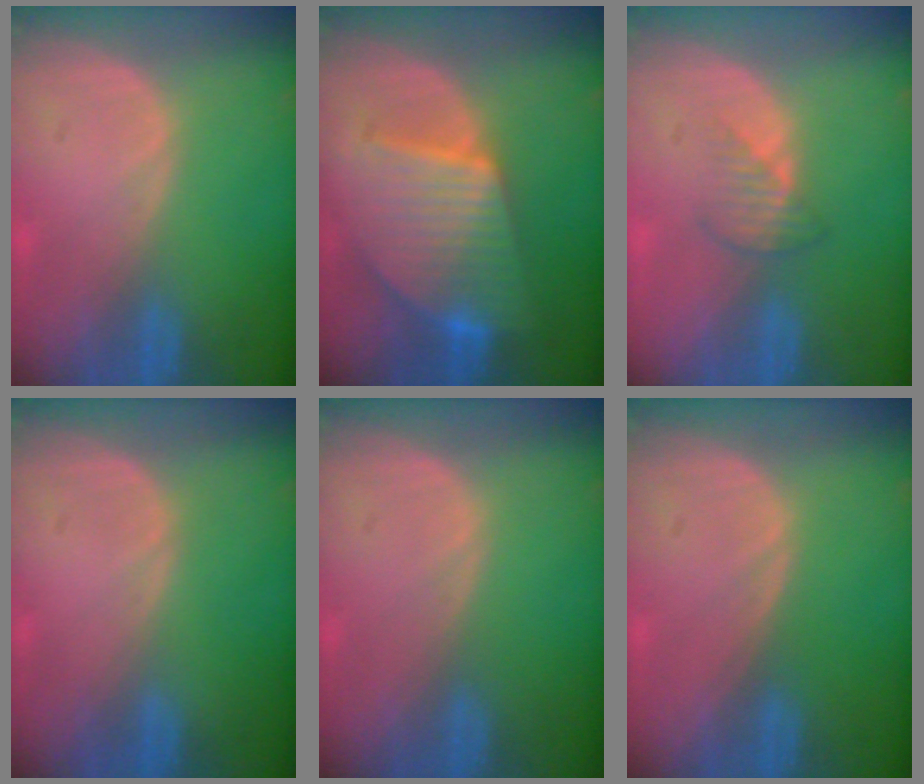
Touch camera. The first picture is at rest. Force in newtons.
{"total": 9.8, "press": 9.7, "slide": 0.7}
{"total": 2.5, "press": 2.5, "slide": 0.3}
{"total": 0.0}
{"total": 0.0}
{"total": 0.0}